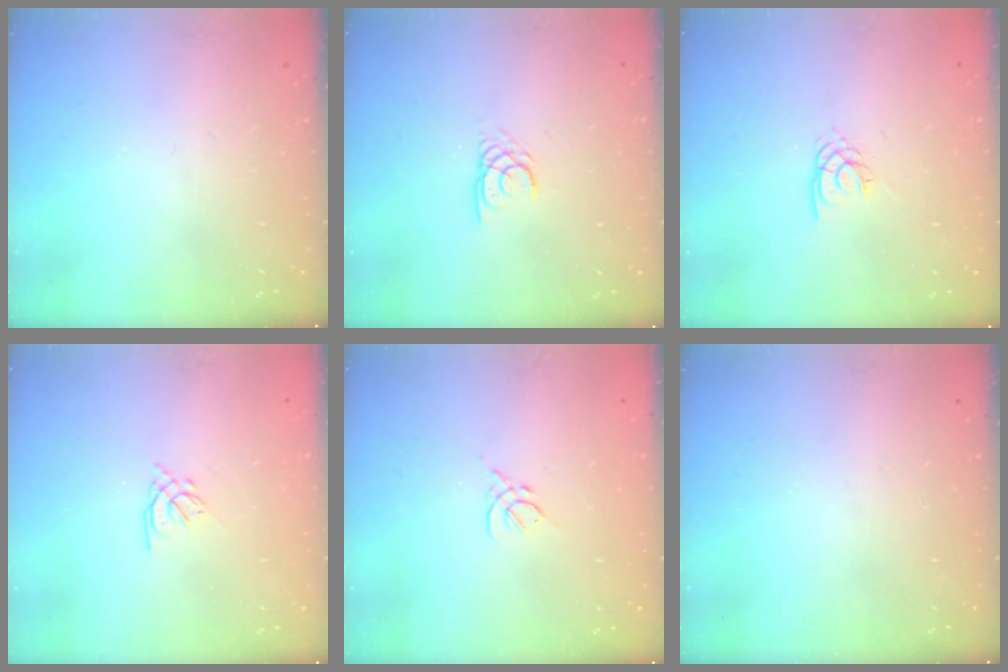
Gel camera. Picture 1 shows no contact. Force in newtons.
{"total": 2.4, "press": 2.4, "slide": 0.2}
{"total": 2.1, "press": 2.1, "slide": 0.4}
{"total": 1.6, "press": 1.5, "slide": 0.6}
{"total": 2.7, "press": 2.6, "slide": 0.8}
{"total": 0.0}